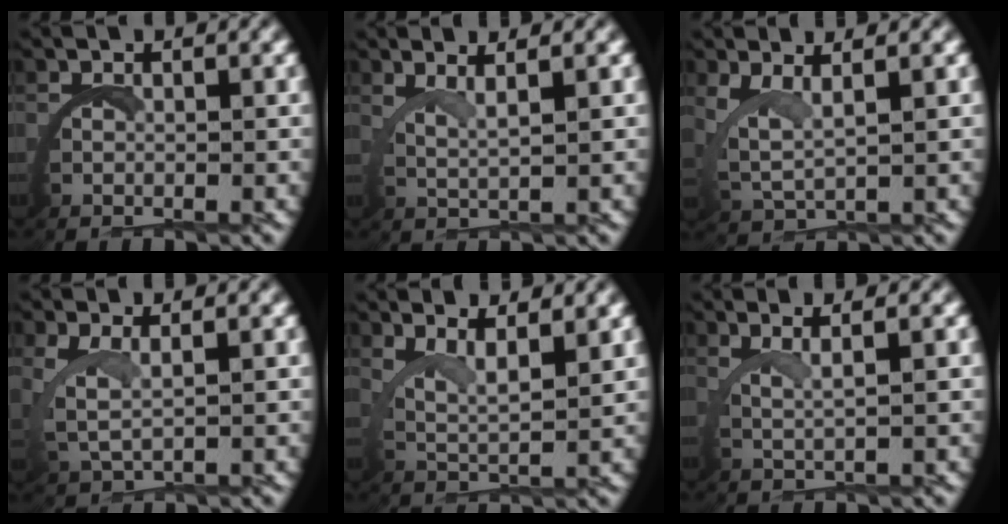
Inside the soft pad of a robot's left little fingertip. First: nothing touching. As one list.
[{"total": 2.8, "force": [2.2, -0.4, 1.7], "torque": [-0.043, -0.001, 0.044]}, {"total": 3.7, "force": [2.0, 1.7, 2.5], "torque": [-0.080, -0.006, 0.043]}, {"total": 2.9, "force": [1.4, 1.3, 2.2], "torque": [-0.071, -0.008, 0.037]}, {"total": 4.3, "force": [2.9, 1.3, 2.9], "torque": [-0.065, -0.008, 0.048]}, {"total": 2.7, "force": [1.9, -0.6, 1.8], "torque": [-0.042, 0.003, 0.038]}]